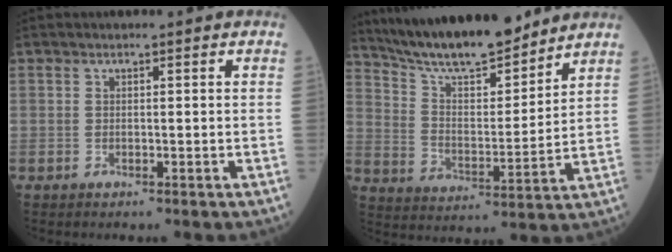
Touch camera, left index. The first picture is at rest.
{"total": 15.8, "force": [14.2, 2.2, 6.6], "torque": [-0.119, -0.001, 0.246]}